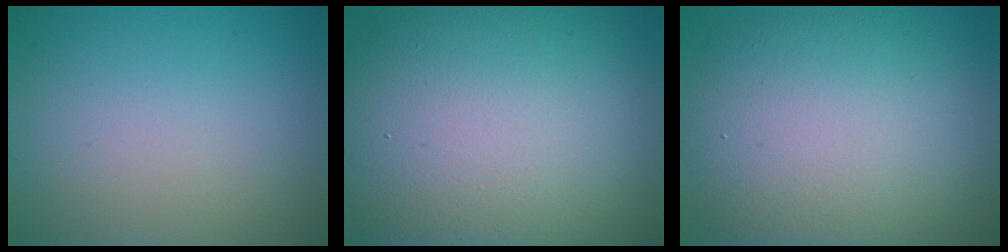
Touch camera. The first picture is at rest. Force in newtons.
{"total": 18.0, "press": 18.0, "slide": 0.8}
{"total": 12.1, "press": 12.1, "slide": 0.6}